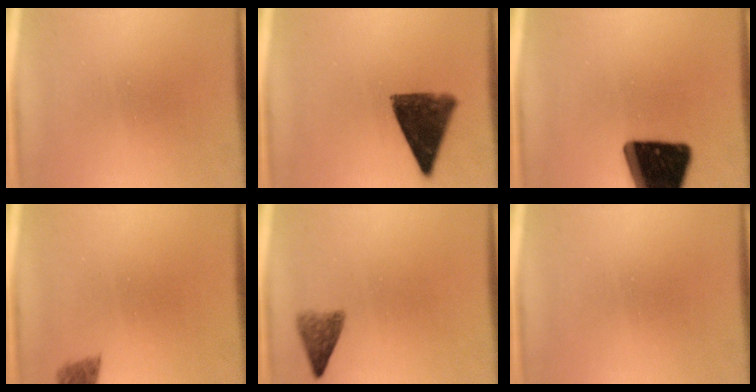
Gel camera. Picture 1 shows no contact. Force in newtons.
{"total": 9.2}
{"total": 20.1}
{"total": 2.7}
{"total": 3.1}
{"total": 0.0}